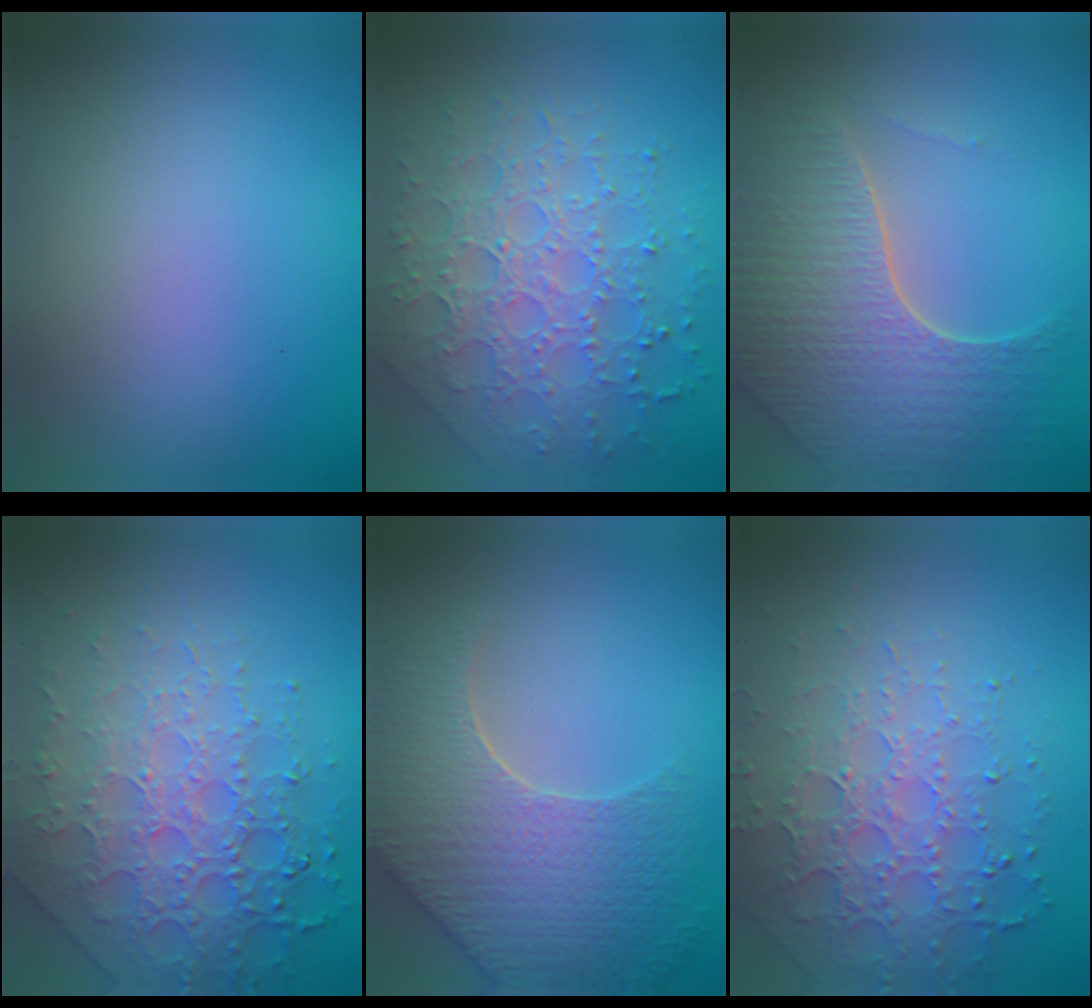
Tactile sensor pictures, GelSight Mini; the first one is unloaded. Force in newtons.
{"total": 7.4, "press": 5.4, "slide": 5.1}
{"total": 7.4, "press": 5.3, "slide": 5.2}
{"total": 8.0, "press": 5.5, "slide": 5.7}
{"total": 8.3, "press": 6.1, "slide": 5.6}
{"total": 4.9, "press": 4.3, "slide": 2.5}